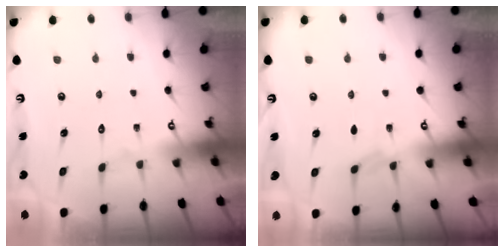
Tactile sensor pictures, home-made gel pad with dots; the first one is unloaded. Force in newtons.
{"total": 2.3, "press": 2.3, "slide": 0.5}